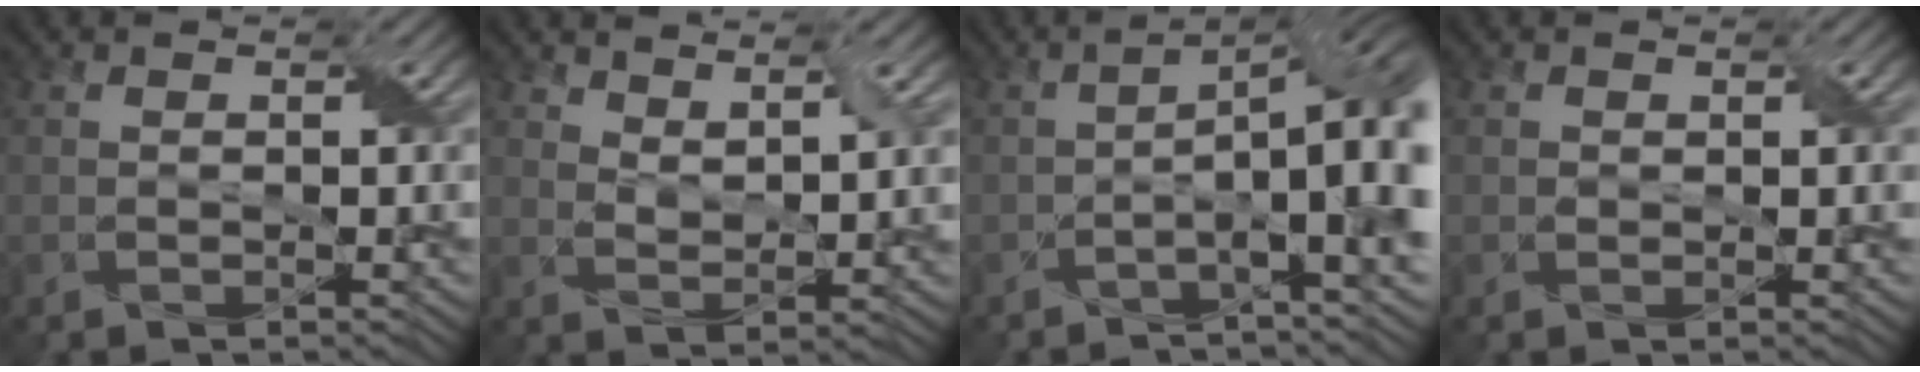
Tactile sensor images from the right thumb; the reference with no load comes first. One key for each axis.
{"total": 4.3, "fx": 3.1, "fy": 1.3, "fz": 2.6, "tx": -0.057, "ty": -0.002, "tz": 0.061}
{"total": 11.7, "fx": -1.9, "fy": 3.6, "fz": 10.9, "tx": -0.150, "ty": -0.011, "tz": -0.027}
{"total": 0.7, "fx": 0.1, "fy": 0.4, "fz": 0.5, "tx": -0.010, "ty": 0.001, "tz": 0.003}